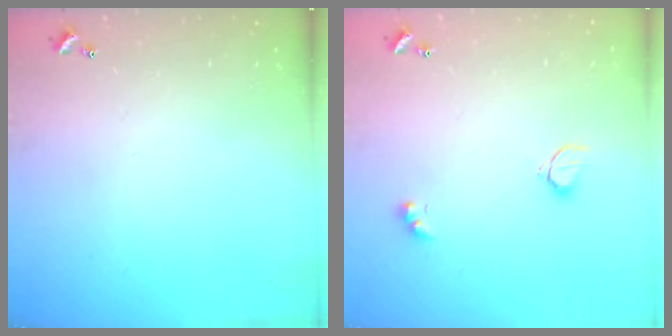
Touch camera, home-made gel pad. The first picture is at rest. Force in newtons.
{"total": 2.6, "press": 2.5, "slide": 0.5}